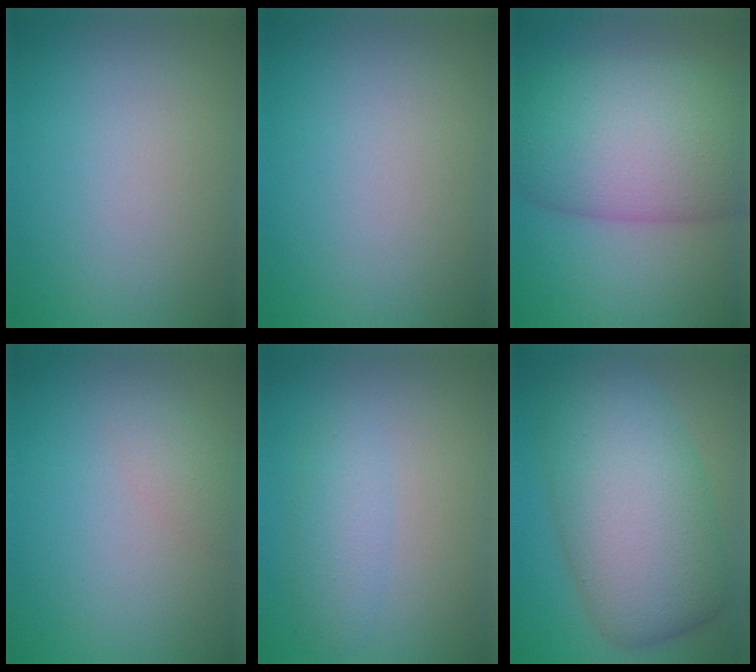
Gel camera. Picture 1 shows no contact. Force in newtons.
{"total": 0.0}
{"total": 11.4, "press": 11.4, "slide": 0.2}
{"total": 1.5, "press": 1.5, "slide": 0.1}
{"total": 2.3, "press": 2.3, "slide": 0.1}
{"total": 11.1, "press": 11.1, "slide": 0.6}